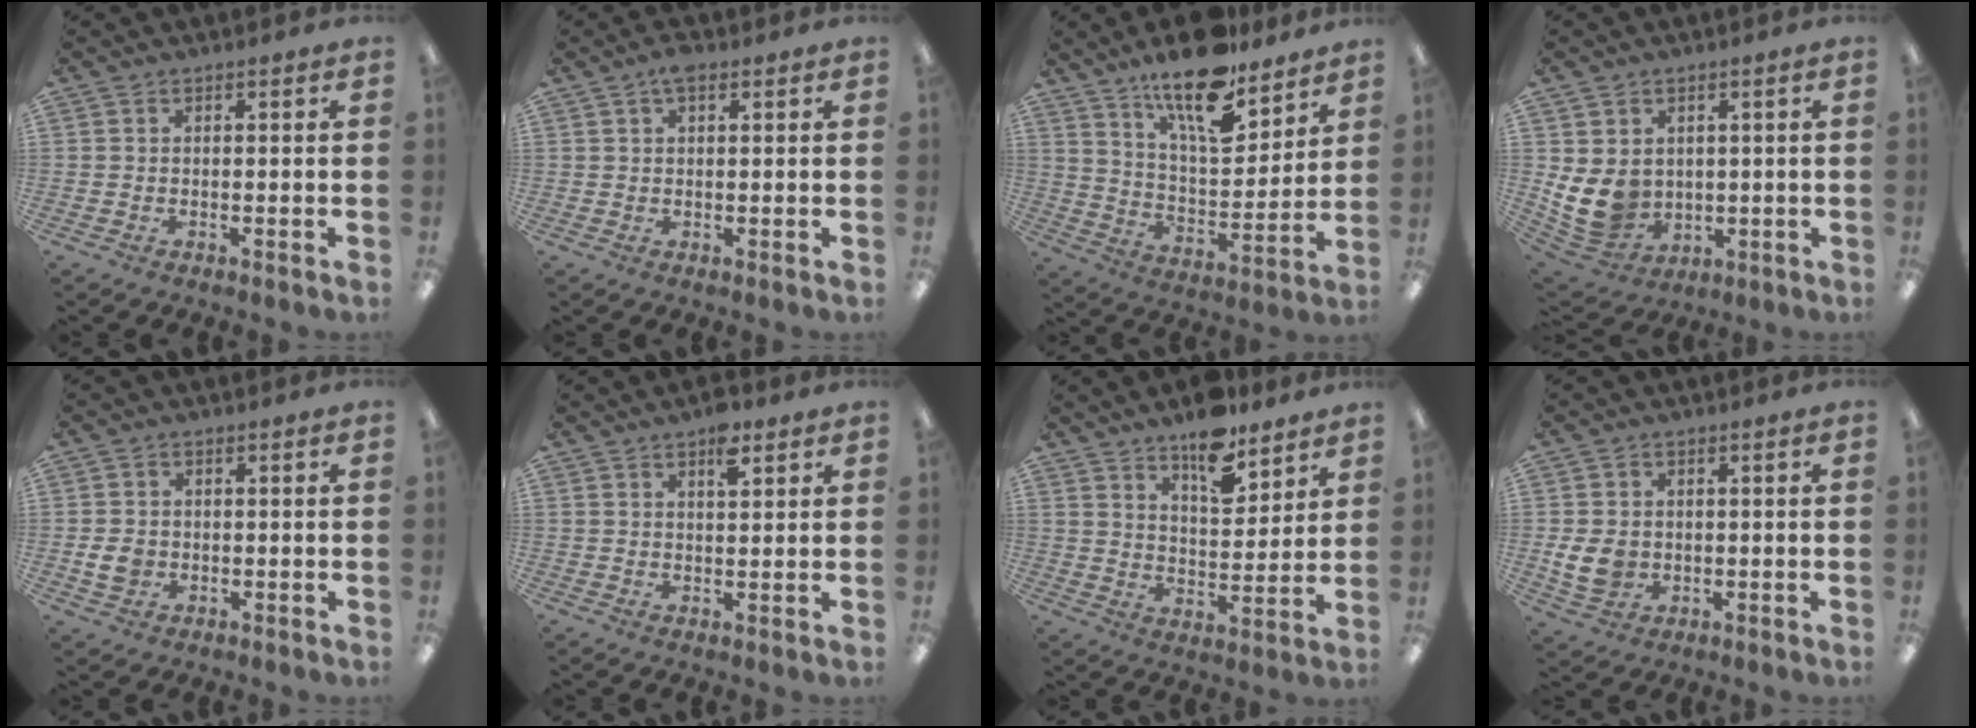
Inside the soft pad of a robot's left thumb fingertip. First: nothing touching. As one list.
[{"total": 3.3, "force": [1.7, 1.3, 2.4], "torque": [-0.036, -0.002, 0.026]}, {"total": 16.7, "force": [12.9, 5.5, 9.2], "torque": [-0.159, -0.080, 0.219]}, {"total": 9.9, "force": [1.0, 8.3, 5.4], "torque": [-0.128, -0.013, 0.026]}, {"total": 4.2, "force": [-0.6, 3.4, 2.3], "torque": [-0.039, 0.001, -0.011]}, {"total": 5.3, "force": [3.5, 2.0, 3.5], "torque": [-0.045, -0.013, 0.055]}, {"total": 11.4, "force": [9.0, 4.4, 5.4], "torque": [-0.068, -0.060, 0.157]}, {"total": 6.8, "force": [-0.6, 5.5, 4.0], "torque": [-0.074, 0.003, -0.009]}]